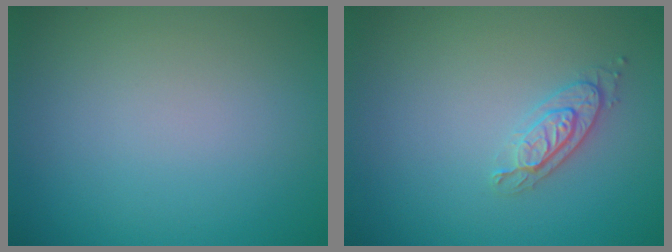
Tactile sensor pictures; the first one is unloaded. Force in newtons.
{"total": 2.1, "press": 2.0, "slide": 0.6}